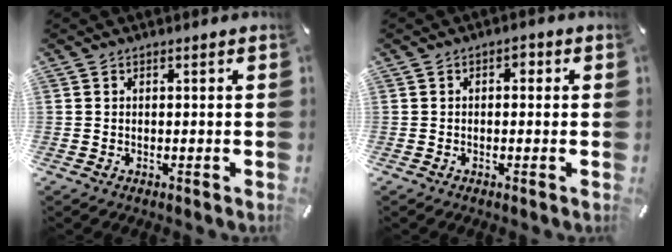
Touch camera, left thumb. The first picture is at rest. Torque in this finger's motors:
{"motor_torque": [-0.20, -0.53, 0.02, 0.37, -0.01]}